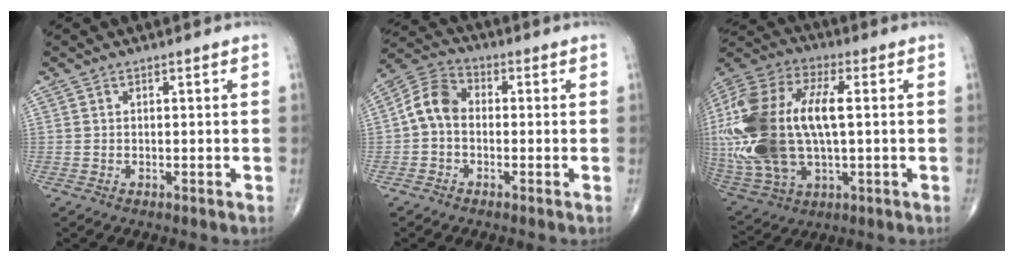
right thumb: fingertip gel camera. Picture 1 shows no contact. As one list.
[{"total": 7.0, "force": [-0.7, 5.1, 4.7], "torque": [-0.078, 0.023, -0.030]}, {"total": 28.7, "force": [1.6, 14.8, 24.6], "torque": [-0.575, 0.011, 0.039]}]